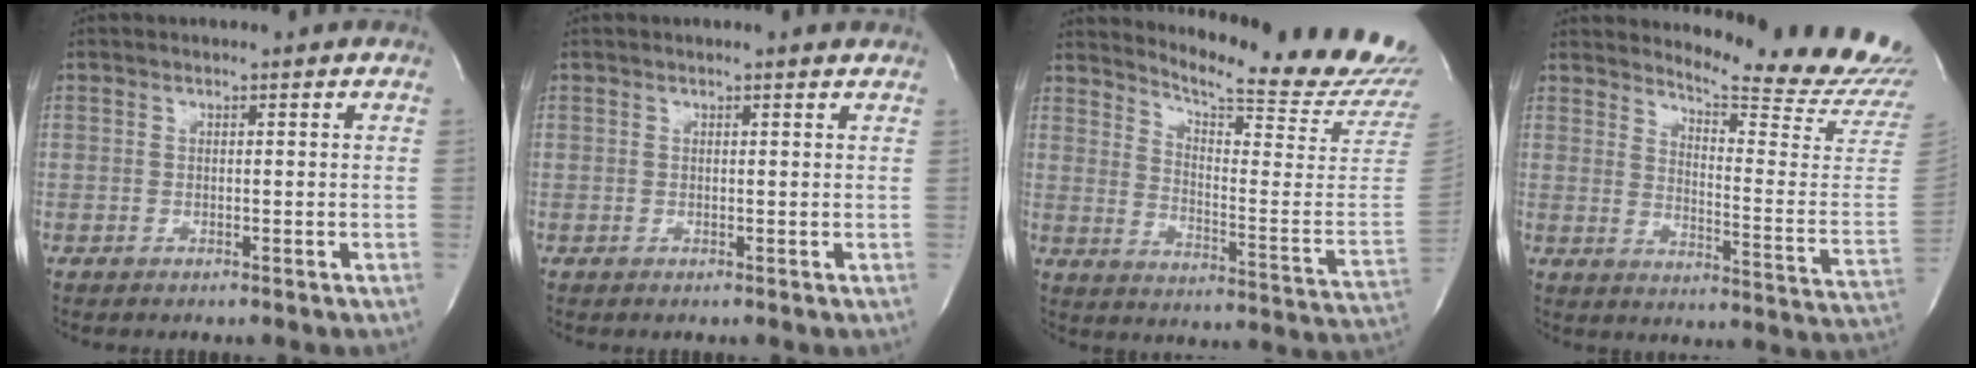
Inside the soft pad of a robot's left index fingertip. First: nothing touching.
{"total": 1.0, "force": [0.9, -0.1, 0.4], "torque": [-0.015, 0.000, 0.008]}
{"total": 22.1, "force": [20.9, 0.0, 7.1], "torque": [-0.122, -0.135, 0.256]}
{"total": 19.0, "force": [18.4, -0.6, 4.4], "torque": [-0.078, -0.156, 0.215]}